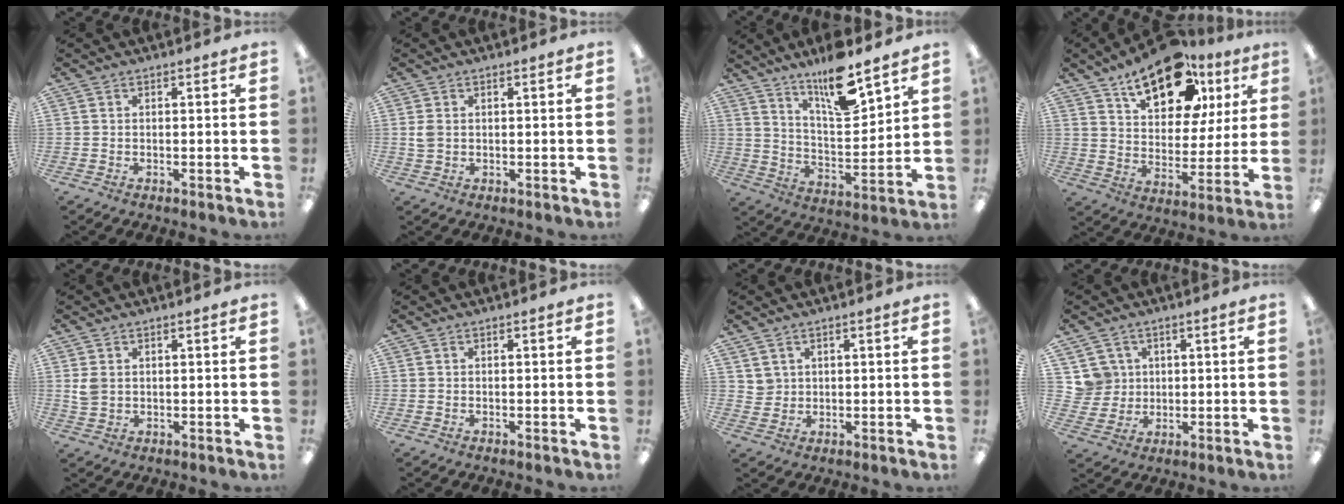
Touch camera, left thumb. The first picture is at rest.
{"total": 2.1, "force": [0.6, 1.4, 1.4], "torque": [-0.029, 0.004, 0.010]}
{"total": 14.7, "force": [11.2, 3.9, 8.6], "torque": [-0.140, -0.069, 0.188]}
{"total": 20.6, "force": [12.5, 10.5, 12.5], "torque": [-0.192, -0.055, 0.214]}
{"total": 3.2, "force": [1.1, 2.3, 1.9], "torque": [-0.032, 0.000, 0.020]}
{"total": 0.0}
{"total": 2.8, "force": [2.0, 1.9, 0.0], "torque": [-0.008, -0.007, 0.038]}
{"total": 5.9, "force": [2.5, 5.3, -0.3], "torque": [-0.006, -0.001, 0.050]}